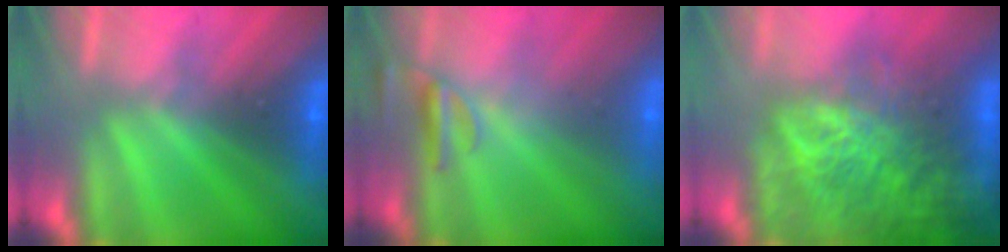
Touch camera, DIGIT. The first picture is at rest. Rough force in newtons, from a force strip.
{"total": 2.4}
{"total": 7.4}